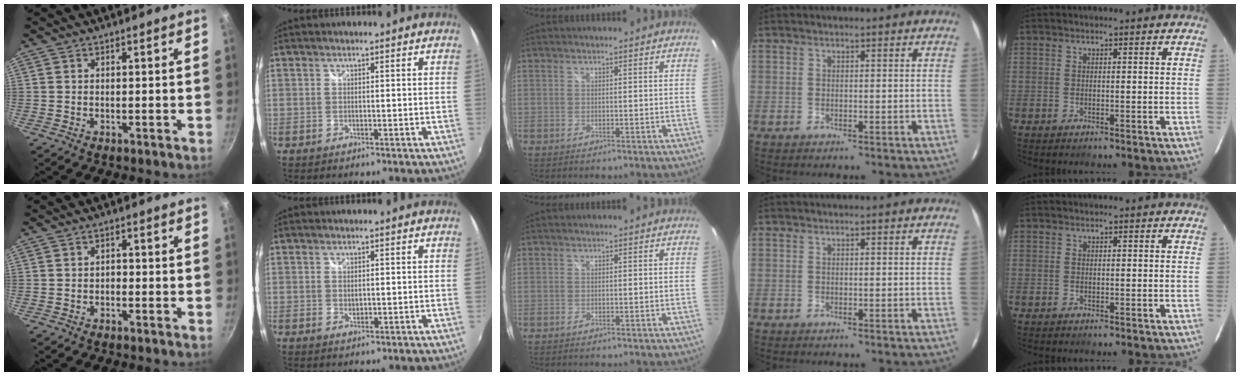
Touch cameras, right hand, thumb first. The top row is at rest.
{"thumb": {"total": 1.1, "force": [-0.5, 0.8, 0.6], "torque": [-0.006, 0.007, -0.010]}, "index": {"total": 1.2, "force": [0.1, 0.8, 0.8], "torque": [-0.012, 0.000, 0.003]}}